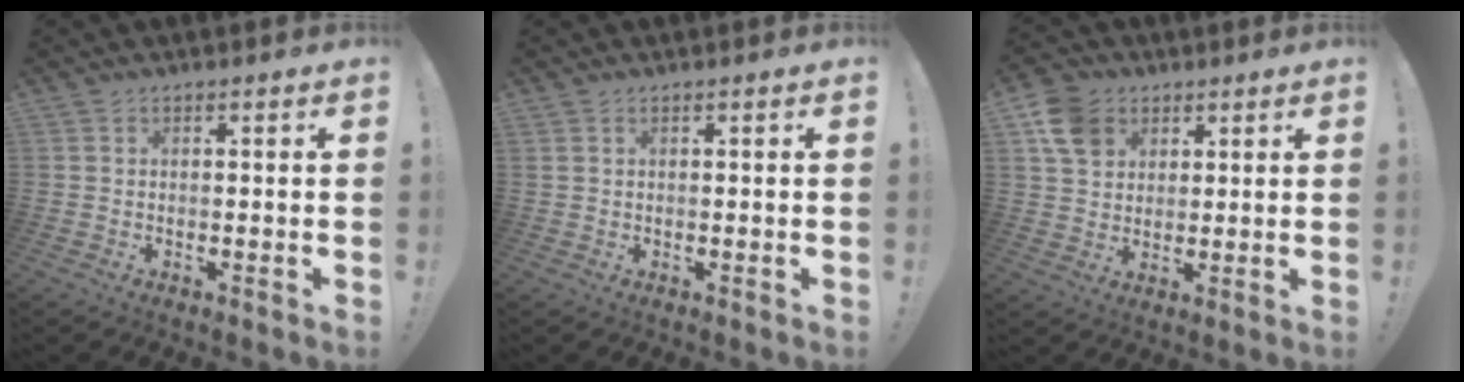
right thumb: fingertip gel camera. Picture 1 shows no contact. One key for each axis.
{"total": 0.6, "fx": 0.4, "fy": 0.4, "fz": 0.3, "tx": -0.011, "ty": 0.003, "tz": 0.008}
{"total": 9.5, "fx": 4.5, "fy": 7.5, "fz": 3.7, "tx": -0.054, "ty": -0.015, "tz": 0.092}